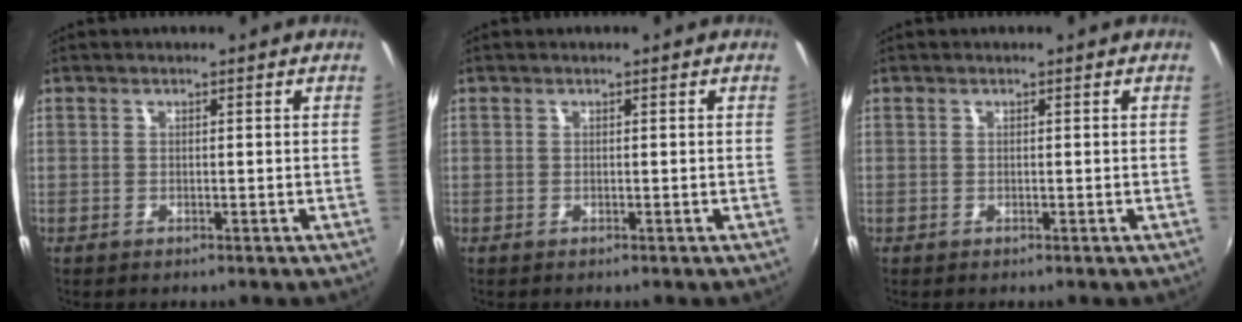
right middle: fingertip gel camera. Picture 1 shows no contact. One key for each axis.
{"total": 0.0}
{"total": 0.0}